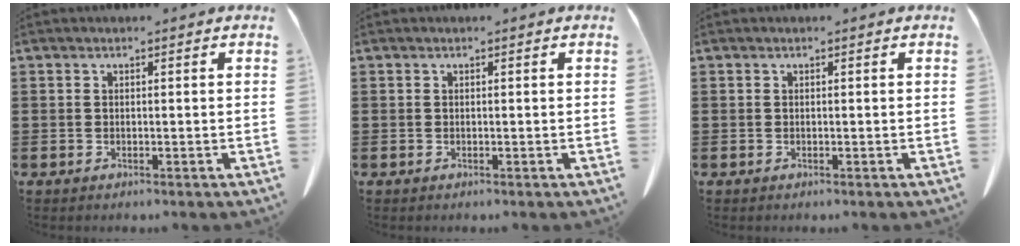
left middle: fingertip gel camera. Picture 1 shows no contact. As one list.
[{"total": 0.0}, {"total": 0.0}]